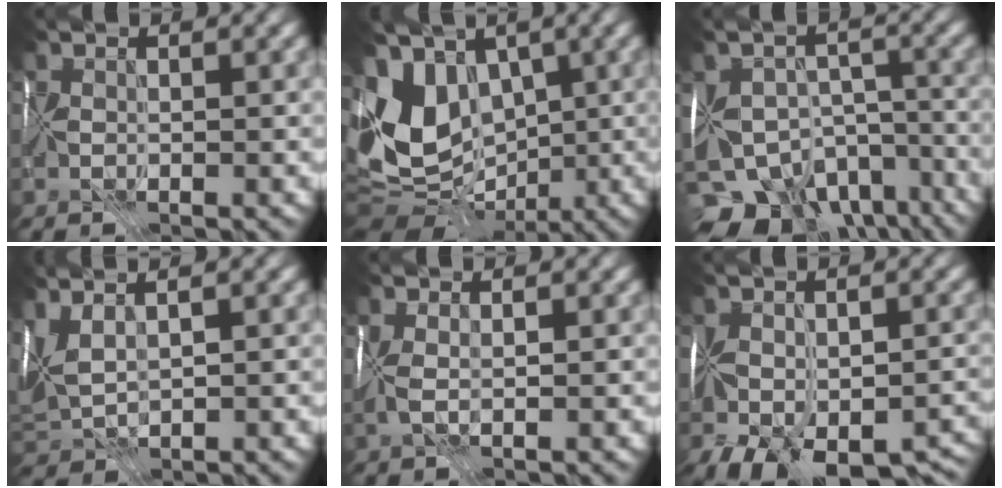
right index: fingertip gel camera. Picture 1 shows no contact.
{"total": 11.6, "force": [0.7, 8.9, 7.4], "torque": [-0.167, -0.003, 0.019]}
{"total": 11.8, "force": [-8.1, 6.9, 5.0], "torque": [-0.077, -0.011, -0.112]}
{"total": 3.9, "force": [1.8, 1.9, 3.0], "torque": [-0.075, 0.015, 0.042]}
{"total": 1.8, "force": [0.5, 0.7, 1.6], "torque": [-0.045, 0.005, 0.005]}
{"total": 12.6, "force": [-7.3, 7.4, 7.1], "torque": [-0.115, -0.054, -0.094]}